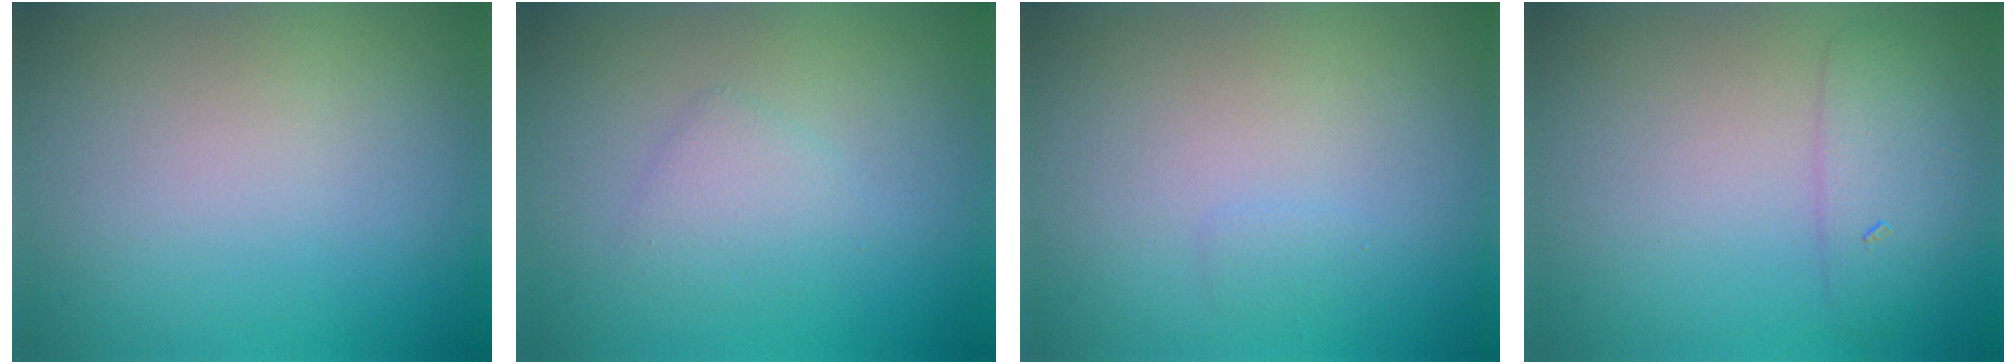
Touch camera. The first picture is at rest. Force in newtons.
{"total": 2.0, "press": 2.0, "slide": 0.1}
{"total": 0.6, "press": 0.6, "slide": 0.0}
{"total": 2.7, "press": 2.7, "slide": 0.1}